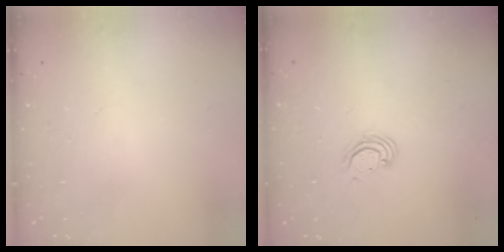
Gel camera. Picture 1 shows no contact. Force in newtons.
{"total": 2.6, "press": 2.6, "slide": 0.1}